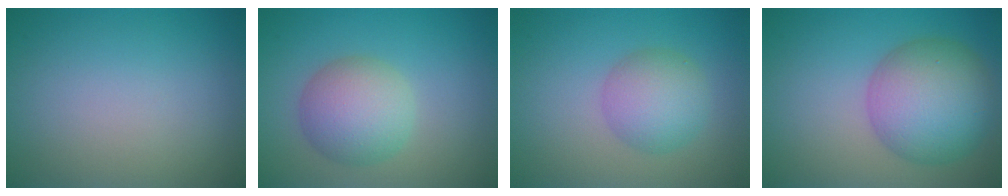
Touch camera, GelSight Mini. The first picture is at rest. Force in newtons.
{"total": 5.1, "press": 5.1, "slide": 0.1}
{"total": 4.2, "press": 4.2, "slide": 0.1}
{"total": 8.3, "press": 8.3, "slide": 0.3}